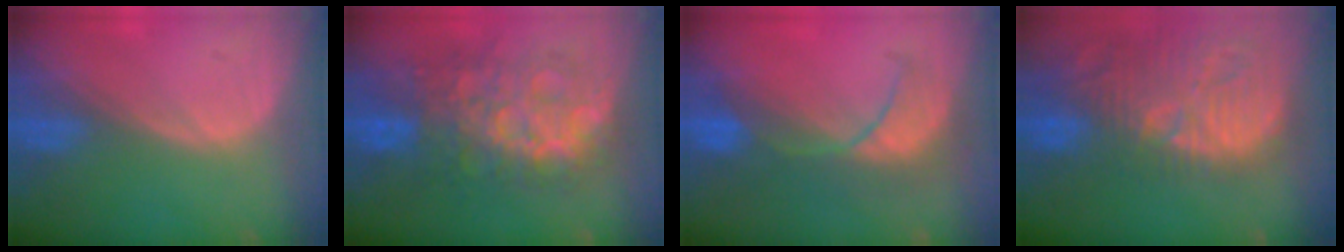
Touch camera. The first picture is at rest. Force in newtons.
{"total": 12.5, "press": 12.4, "slide": 1.2}
{"total": 7.9, "press": 7.7, "slide": 1.5}
{"total": 15.1, "press": 13.2, "slide": 7.4}